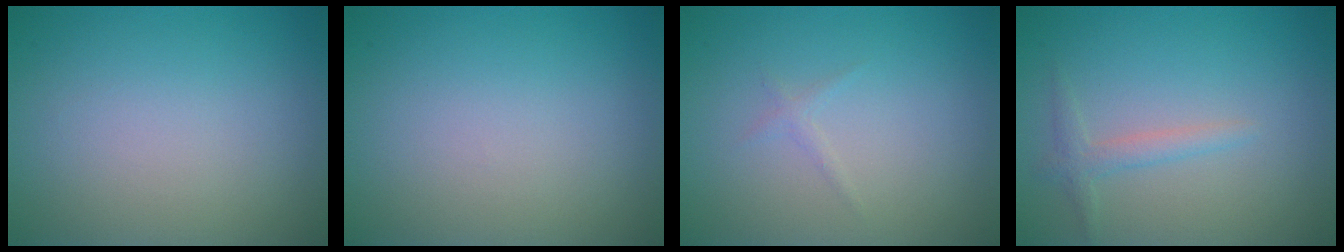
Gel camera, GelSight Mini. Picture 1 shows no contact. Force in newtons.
{"total": 0.0}
{"total": 0.6, "press": 0.6, "slide": 0.1}
{"total": 1.5, "press": 1.5, "slide": 0.1}